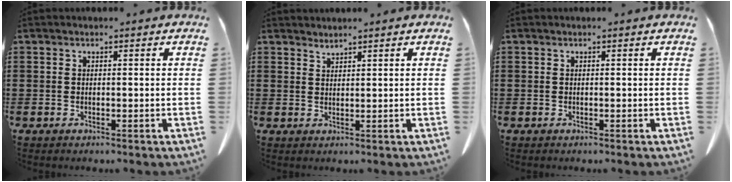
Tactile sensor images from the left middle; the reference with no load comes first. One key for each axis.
{"total": 1.5, "fx": 1.5, "fy": -0.2, "fz": 0.0, "tx": -0.003, "ty": -0.004, "tz": 0.030}
{"total": 0.0}